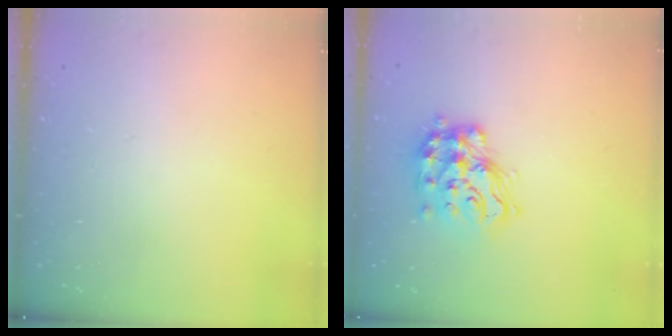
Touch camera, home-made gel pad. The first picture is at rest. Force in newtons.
{"total": 15.9, "press": 15.8, "slide": 1.0}